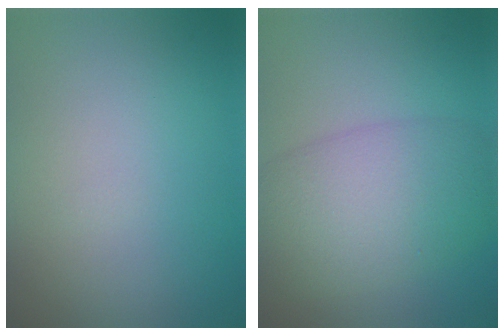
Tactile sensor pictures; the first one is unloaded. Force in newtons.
{"total": 7.8, "press": 7.8, "slide": 0.3}